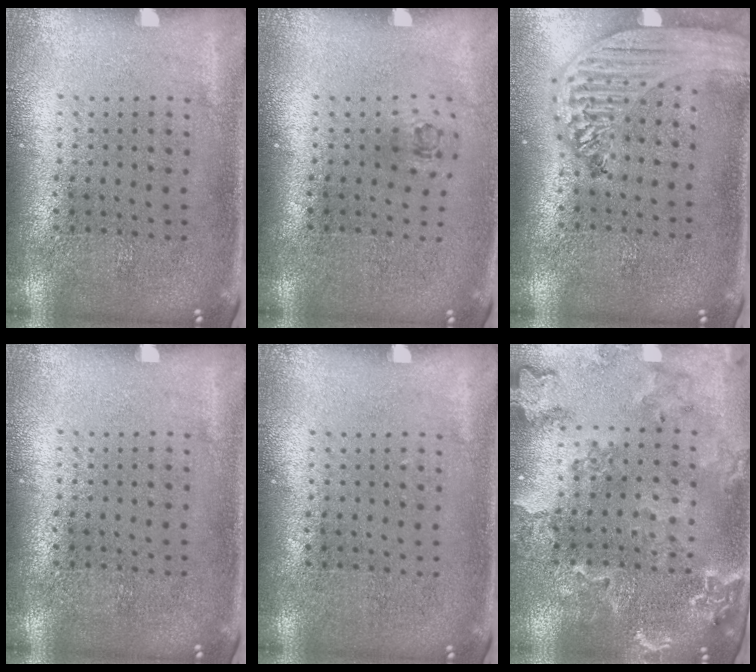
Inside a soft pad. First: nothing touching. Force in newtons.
{"total": 0.7, "press": 0.3, "slide": 0.6}
{"total": 2.8, "press": 2.2, "slide": 1.6}
{"total": 0.0}
{"total": 0.0}
{"total": 1.6, "press": 1.6, "slide": 0.2}